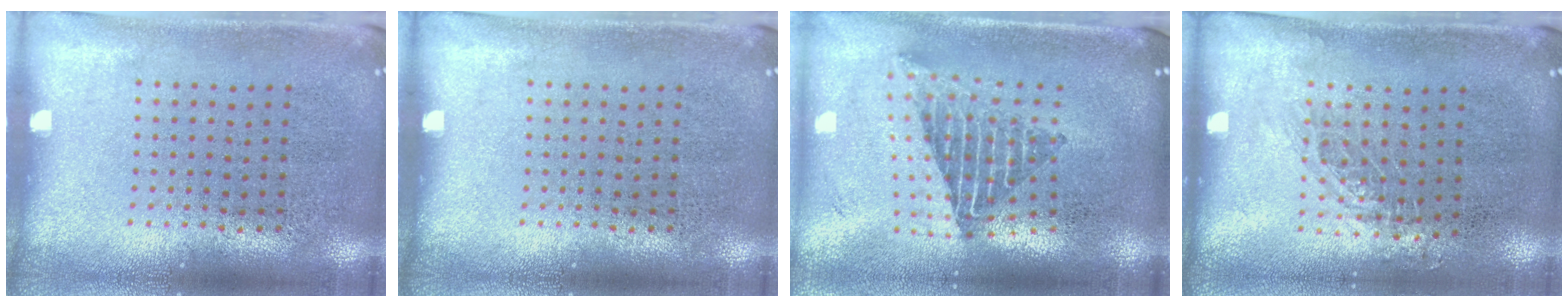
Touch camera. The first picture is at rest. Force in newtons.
{"total": 0.0}
{"total": 2.3, "press": 1.6, "slide": 1.7}
{"total": 0.8, "press": 0.8, "slide": 0.2}